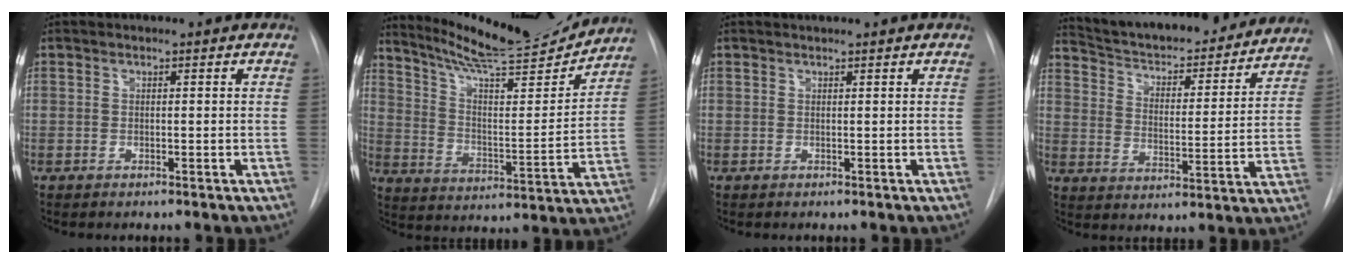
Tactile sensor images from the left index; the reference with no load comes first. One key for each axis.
{"total": 18.8, "fx": 17.7, "fy": 0.8, "fz": 6.3, "tx": -0.112, "ty": -0.037, "tz": 0.268}
{"total": 0.8, "fx": 0.8, "fy": -0.2, "fz": 0.3, "tx": -0.004, "ty": 0.006, "tz": 0.017}
{"total": 25.5, "fx": 23.2, "fy": 5.5, "fz": 9.1, "tx": -0.145, "ty": -0.020, "tz": 0.313}